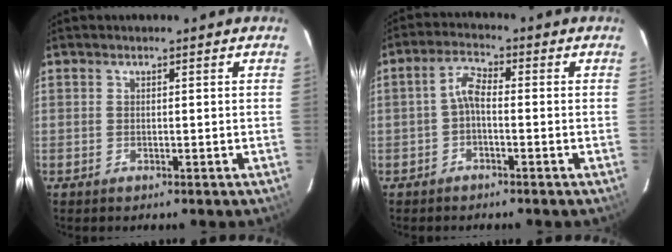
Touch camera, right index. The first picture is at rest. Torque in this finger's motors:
{"motor_torque": [0.45, -0.24, 0.31, 0.07]}